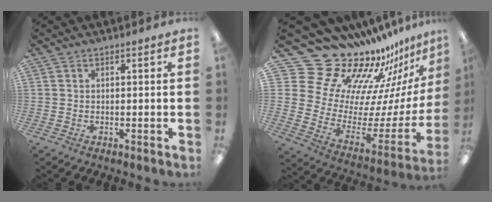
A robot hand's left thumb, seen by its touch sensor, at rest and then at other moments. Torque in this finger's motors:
{"motor_torque": [0.03, 0.23, -0.79, -0.47, 0.00]}